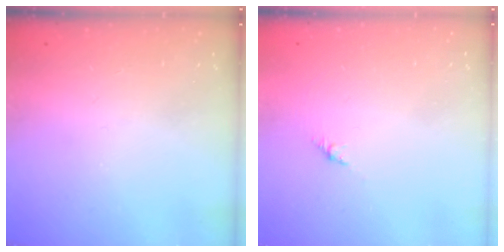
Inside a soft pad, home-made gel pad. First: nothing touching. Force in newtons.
{"total": 2.7, "press": 2.6, "slide": 0.7}